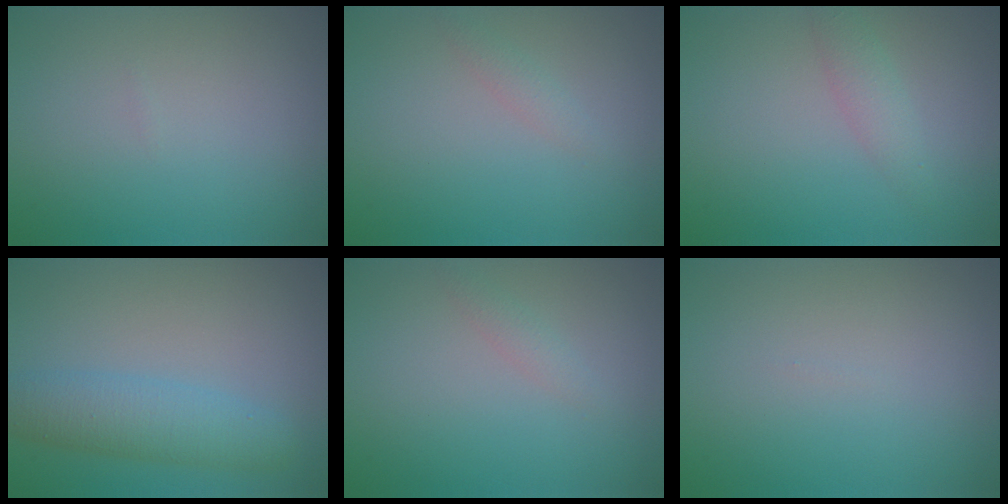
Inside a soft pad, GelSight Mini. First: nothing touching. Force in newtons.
{"total": 0.9, "press": 0.9, "slide": 0.0}
{"total": 1.7, "press": 1.7, "slide": 0.1}
{"total": 4.2, "press": 4.2, "slide": 0.2}
{"total": 0.9, "press": 0.9, "slide": 0.0}
{"total": 0.0}